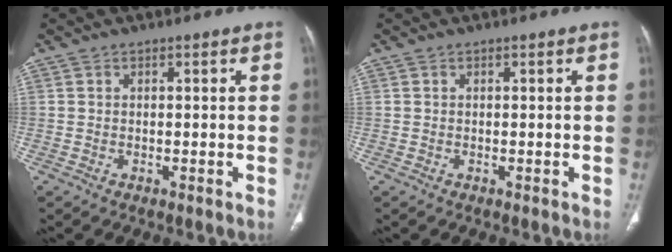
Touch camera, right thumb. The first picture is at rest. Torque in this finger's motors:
{"motor_torque": [0.48, -0.26, 0.23, -0.22, 0.03]}